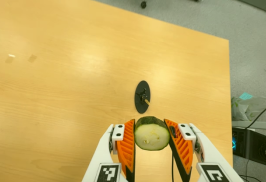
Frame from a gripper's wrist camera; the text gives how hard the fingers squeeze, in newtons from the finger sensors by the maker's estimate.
{"total": 10.8, "left": 9.8, "right": 11.9}